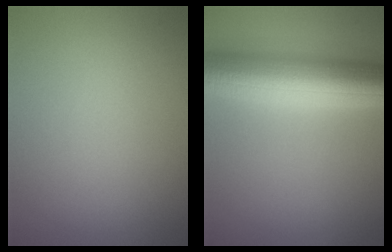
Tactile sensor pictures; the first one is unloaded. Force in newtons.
{"total": 10.1, "press": 10.1, "slide": 0.1}